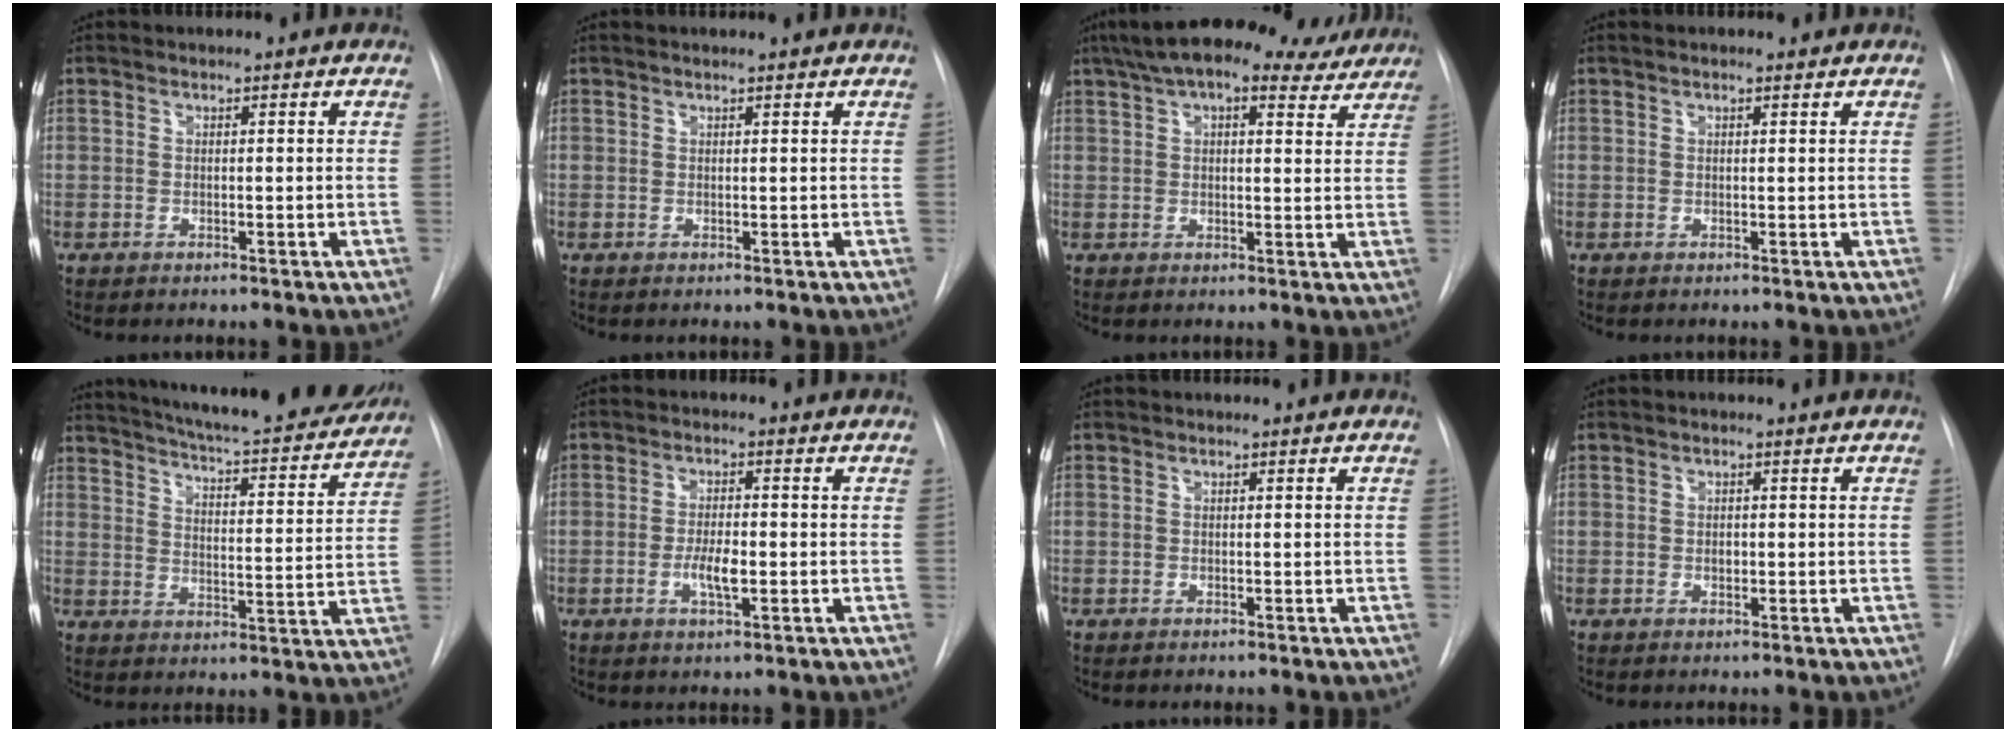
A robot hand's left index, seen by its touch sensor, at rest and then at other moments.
{"total": 2.2, "force": [2.0, -0.1, 0.9], "torque": [-0.012, 0.015, 0.025]}
{"total": 18.3, "force": [14.6, 5.9, 9.2], "torque": [-0.155, 0.057, 0.198]}
{"total": 1.1, "force": [0.9, 0.1, 0.6], "torque": [-0.013, 0.011, 0.015]}
{"total": 24.8, "force": [22.3, 3.4, 10.2], "torque": [-0.160, -0.039, 0.285]}
{"total": 4.0, "force": [-1.0, 1.0, 3.8], "torque": [-0.072, -0.001, -0.015]}
{"total": 0.0}
{"total": 0.8, "force": [0.0, 0.5, 0.6], "torque": [-0.008, 0.001, 0.000]}